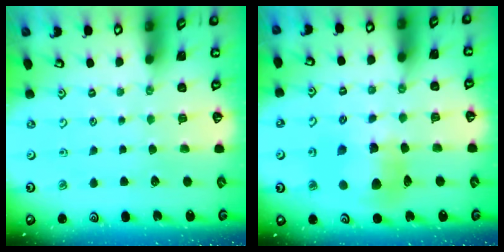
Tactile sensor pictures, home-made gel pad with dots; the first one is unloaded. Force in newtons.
{"total": 11.4, "press": 11.3, "slide": 1.4}